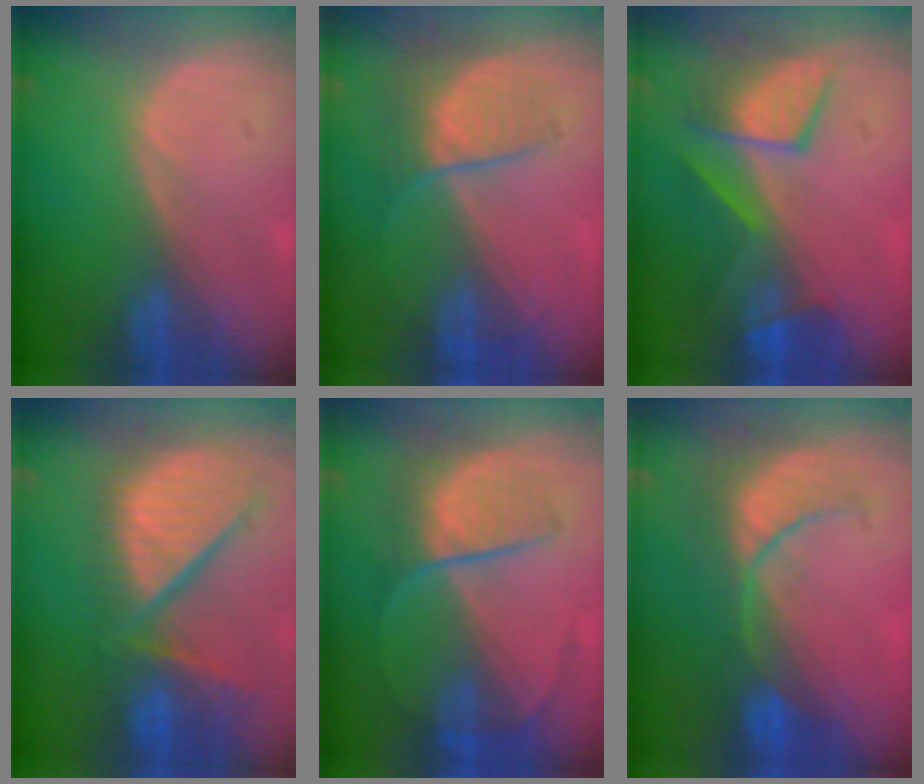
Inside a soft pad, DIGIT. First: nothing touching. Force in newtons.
{"total": 6.7, "press": 6.0, "slide": 3.1}
{"total": 7.7, "press": 7.6, "slide": 1.2}
{"total": 12.5, "press": 10.7, "slide": 6.5}
{"total": 7.1, "press": 6.7, "slide": 2.5}
{"total": 8.4, "press": 8.2, "slide": 1.9}